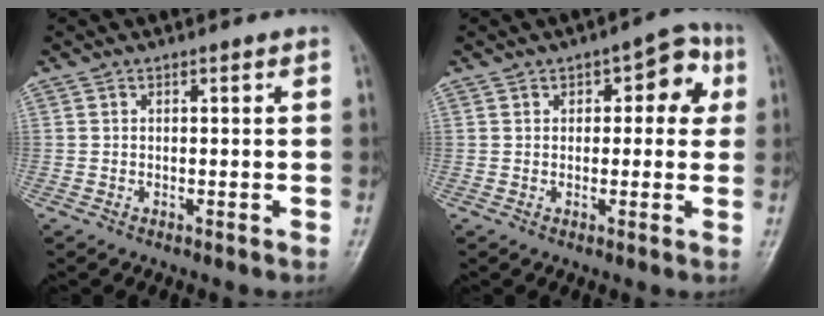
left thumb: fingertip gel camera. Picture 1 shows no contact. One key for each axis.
{"total": 7.1, "fx": 2.1, "fy": 4.0, "fz": 5.5, "tx": -0.029, "ty": 0.010, "tz": 0.017}